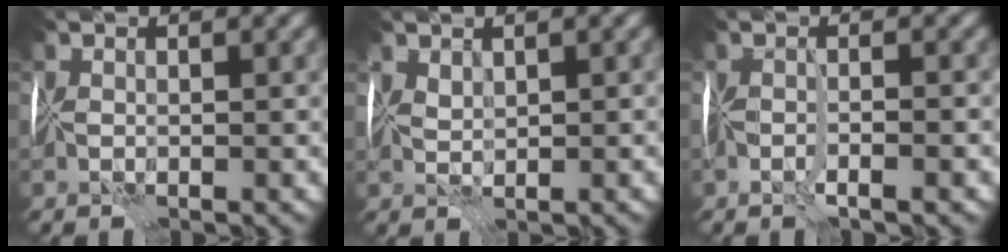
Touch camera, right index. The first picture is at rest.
{"total": 1.0, "force": [0.8, -0.4, 0.0], "torque": [0.002, -0.002, 0.017]}
{"total": 1.6, "force": [-1.0, -1.1, 0.4], "torque": [-0.004, -0.004, -0.023]}